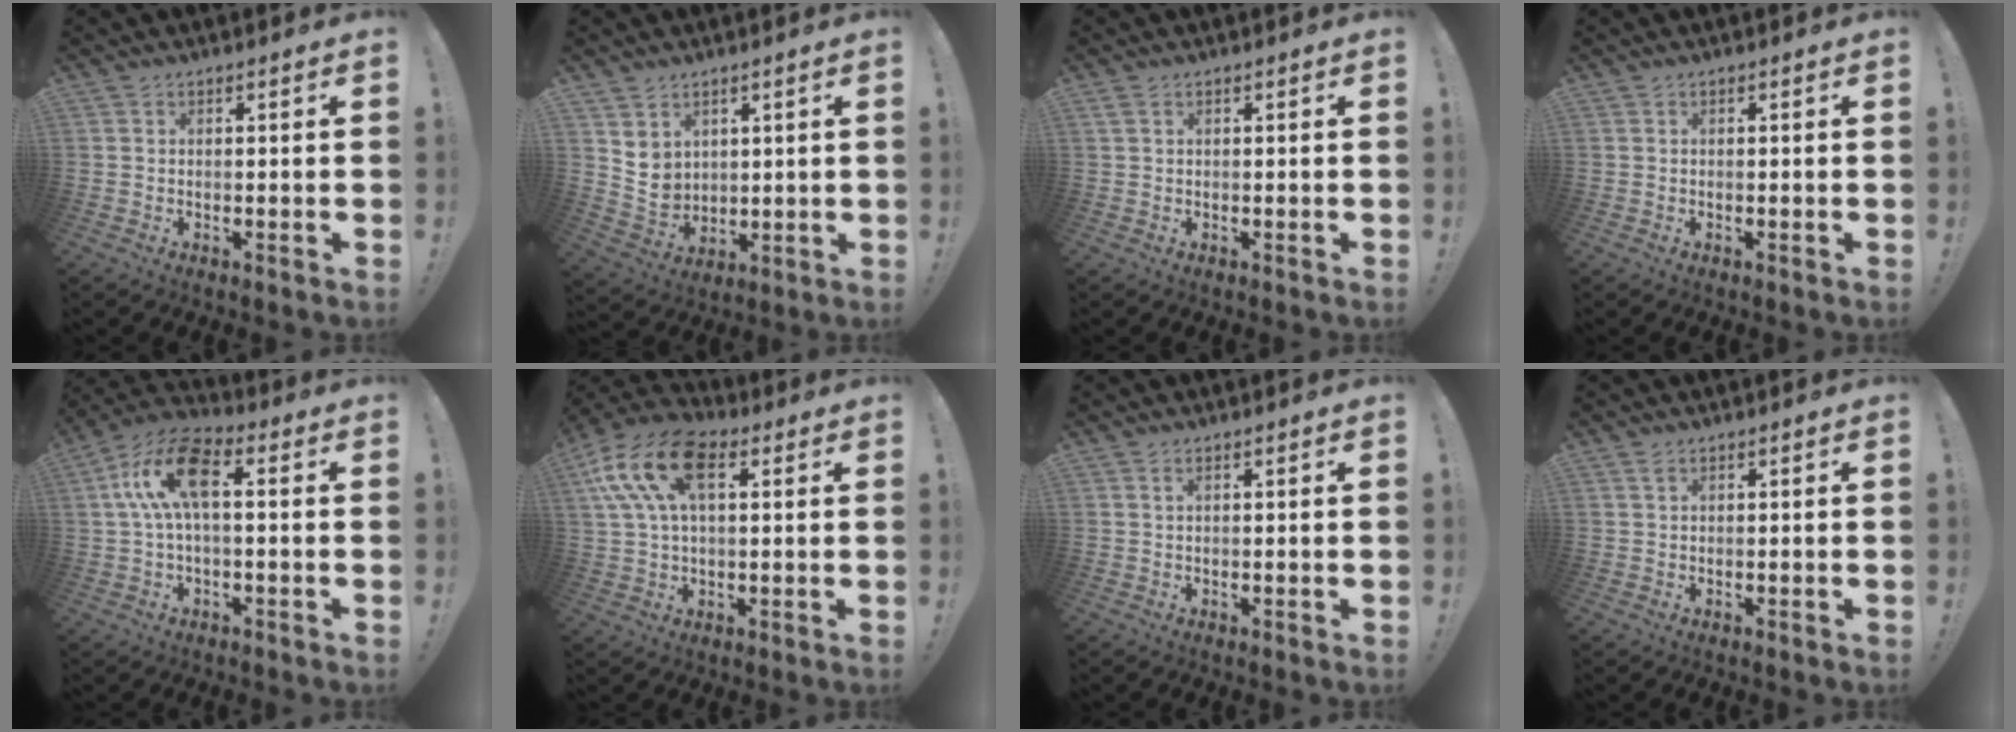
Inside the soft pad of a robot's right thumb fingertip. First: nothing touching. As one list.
[{"total": 6.5, "force": [3.9, 5.1, 1.4], "torque": [-0.025, -0.032, 0.082]}, {"total": 1.0, "force": [0.5, 0.4, 0.8], "torque": [-0.015, 0.002, 0.010]}, {"total": 0.0}, {"total": 13.7, "force": [1.8, 6.5, 11.9], "torque": [-0.228, 0.012, 0.029]}, {"total": 17.1, "force": [5.7, 9.9, 12.7], "torque": [-0.246, -0.003, 0.100]}, {"total": 0.8, "force": [0.4, 0.2, 0.6], "torque": [-0.012, 0.003, 0.007]}, {"total": 1.3, "force": [0.8, 0.4, 0.9], "torque": [-0.019, 0.002, 0.014]}]